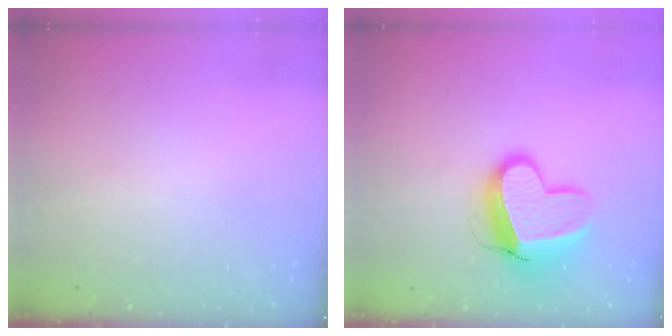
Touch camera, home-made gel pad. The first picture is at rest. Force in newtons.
{"total": 12.8, "press": 12.7, "slide": 1.4}